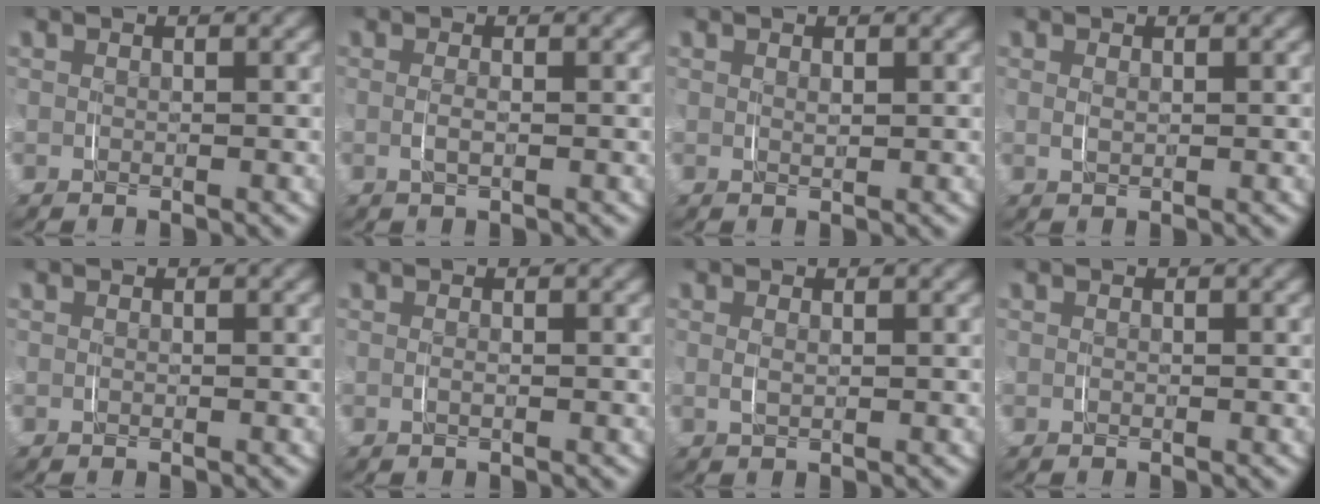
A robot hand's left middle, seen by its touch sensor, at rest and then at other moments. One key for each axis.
{"total": 1.7, "fx": 0.3, "fy": -1.6, "fz": -0.4, "tx": 0.020, "ty": 0.005, "tz": 0.007}
{"total": 1.1, "fx": 0.7, "fy": -0.7, "fz": -0.3, "tx": 0.015, "ty": 0.004, "tz": 0.013}
{"total": 1.8, "fx": 0.8, "fy": -1.5, "fz": -0.5, "tx": 0.023, "ty": 0.004, "tz": 0.016}
{"total": 0.0}
{"total": 0.9, "fx": 0.1, "fy": -0.9, "fz": -0.3, "tx": 0.012, "ty": 0.002, "tz": 0.002}
{"total": 2.1, "fx": 0.8, "fy": -1.9, "fz": -0.6, "tx": 0.026, "ty": 0.006, "tz": 0.017}
{"total": 0.0}